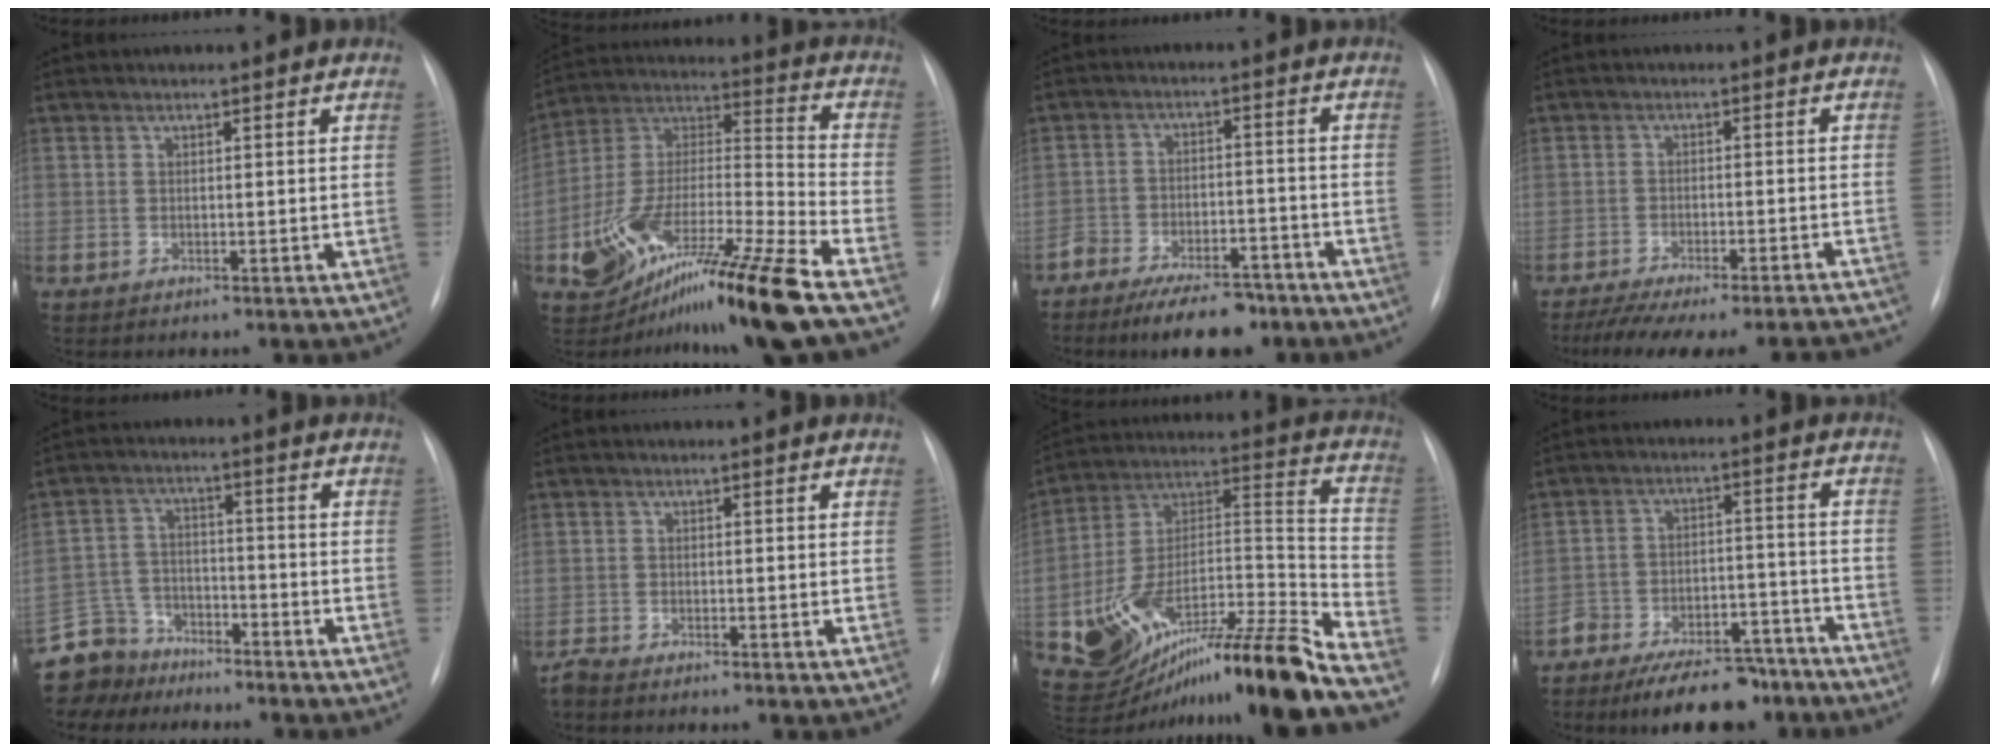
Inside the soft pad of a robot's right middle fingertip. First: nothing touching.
{"total": 19.8, "force": [-12.8, 0.9, 15.0], "torque": [-0.278, -0.018, -0.221]}
{"total": 10.1, "force": [-7.9, 3.9, 5.0], "torque": [-0.074, 0.007, -0.124]}
{"total": 18.6, "force": [-17.1, 2.5, 6.9], "torque": [-0.097, -0.009, -0.222]}
{"total": 8.3, "force": [-7.2, 4.1, -0.4], "torque": [0.000, 0.015, -0.136]}
{"total": 1.2, "force": [-1.2, -0.1, 0.3], "torque": [-0.013, -0.006, -0.023]}
{"total": 25.1, "force": [-17.7, 1.5, 17.7], "torque": [-0.278, 0.008, -0.293]}
{"total": 13.0, "force": [-10.7, 5.1, 5.2], "torque": [-0.057, 0.034, -0.161]}